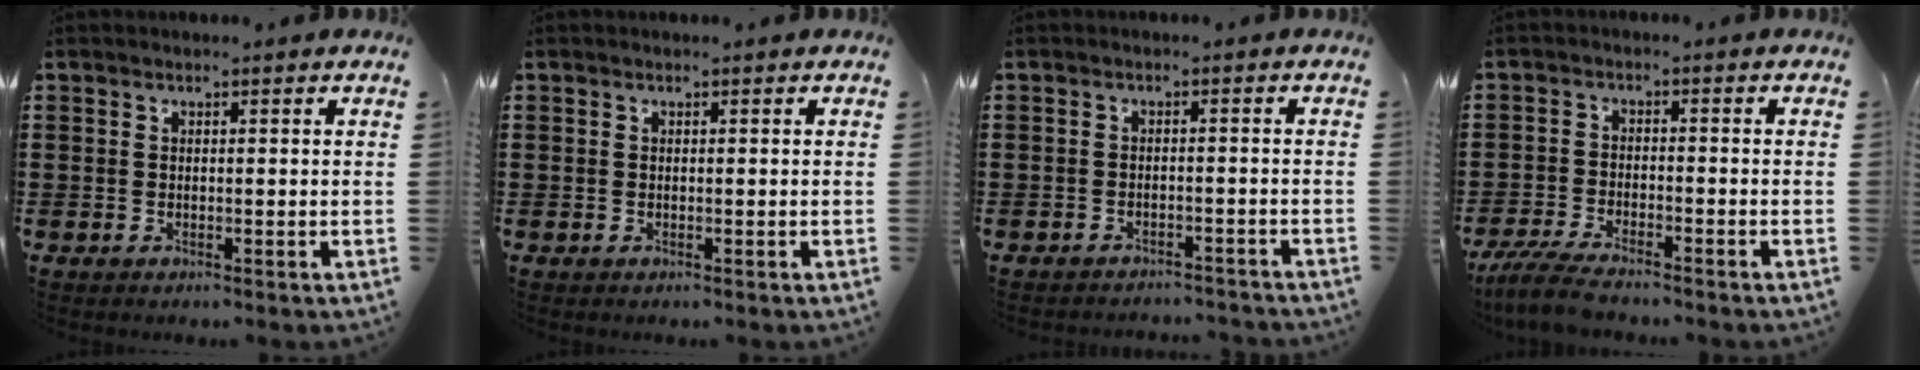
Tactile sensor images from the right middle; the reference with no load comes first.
{"total": 0.0}
{"total": 1.9, "force": [-1.9, 0.1, 0.0], "torque": [-0.005, 0.002, -0.041]}
{"total": 4.7, "force": [-4.2, 0.5, 2.1], "torque": [-0.061, -0.013, -0.089]}